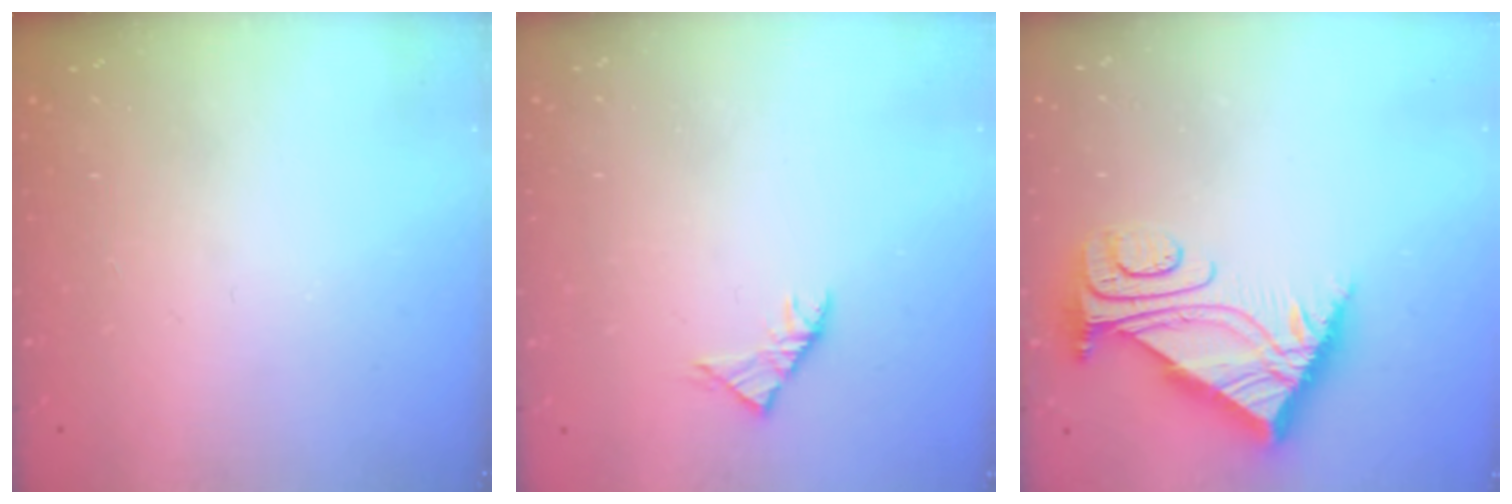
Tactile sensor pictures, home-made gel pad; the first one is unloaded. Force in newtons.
{"total": 2.9, "press": 2.8, "slide": 0.8}
{"total": 10.8, "press": 10.7, "slide": 0.9}